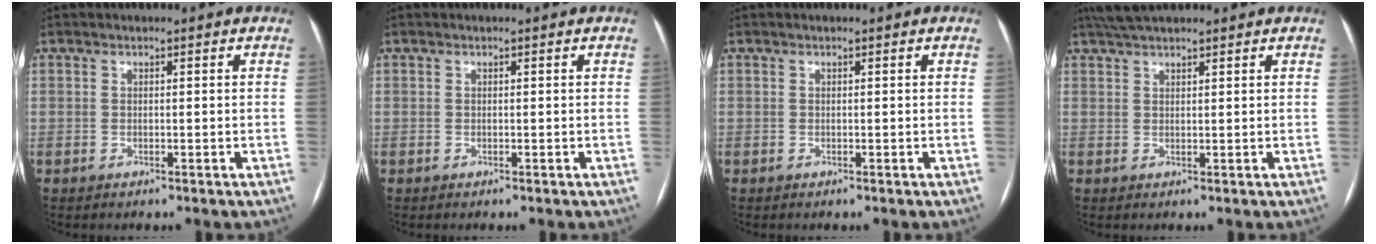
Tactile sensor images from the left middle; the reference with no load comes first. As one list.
[{"total": 0.0}, {"total": 0.0}, {"total": 5.3, "force": [4.6, 0.9, 2.6], "torque": [-0.048, 0.032, 0.083]}]